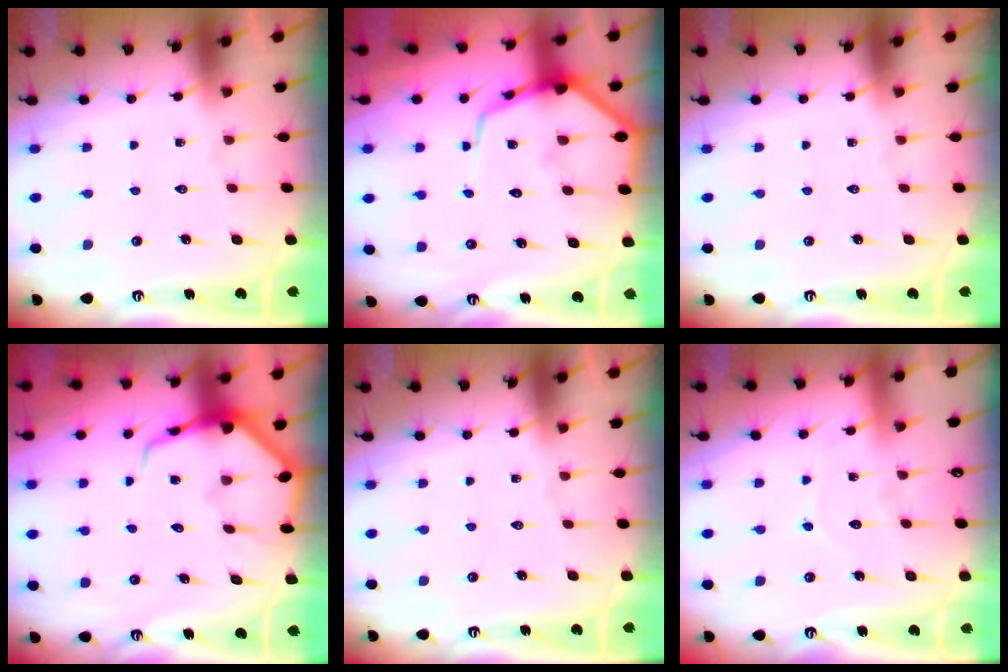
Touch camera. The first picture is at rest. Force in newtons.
{"total": 11.0, "press": 10.9, "slide": 1.1}
{"total": 0.0}
{"total": 7.3, "press": 7.2, "slide": 0.8}
{"total": 0.0}
{"total": 6.0, "press": 5.9, "slide": 0.6}